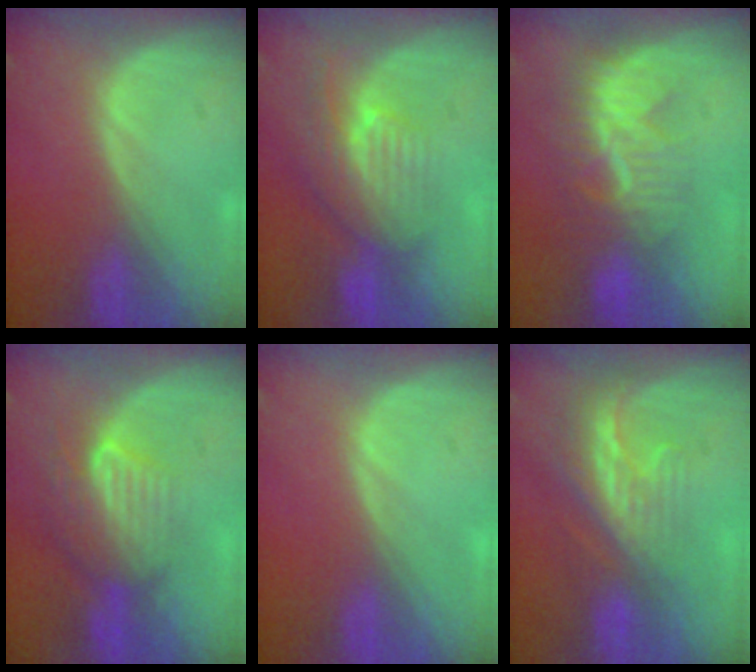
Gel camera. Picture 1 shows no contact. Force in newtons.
{"total": 7.9, "press": 7.1, "slide": 3.6}
{"total": 8.3, "press": 7.9, "slide": 2.3}
{"total": 8.0, "press": 7.3, "slide": 3.3}
{"total": 0.0}
{"total": 8.4, "press": 7.2, "slide": 4.2}